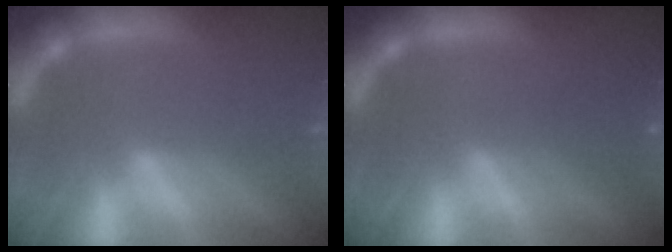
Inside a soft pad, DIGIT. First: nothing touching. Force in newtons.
{"total": 2.0}